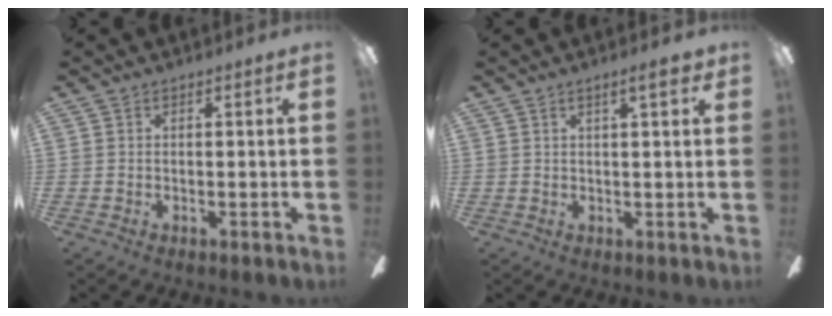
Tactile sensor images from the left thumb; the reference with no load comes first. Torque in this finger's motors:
{"motor_torque": [-0.45, -0.10, -0.24, 0.14, 0.05]}